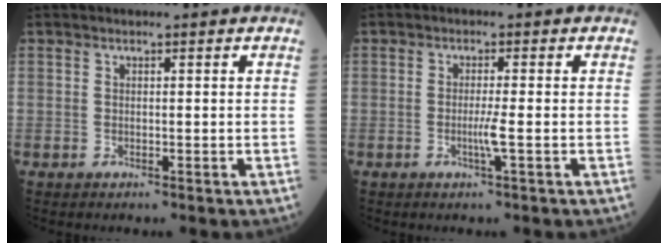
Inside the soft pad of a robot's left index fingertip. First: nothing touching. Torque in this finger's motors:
{"motor_torque": [0.18, 0.05, 0.03, 0.05]}